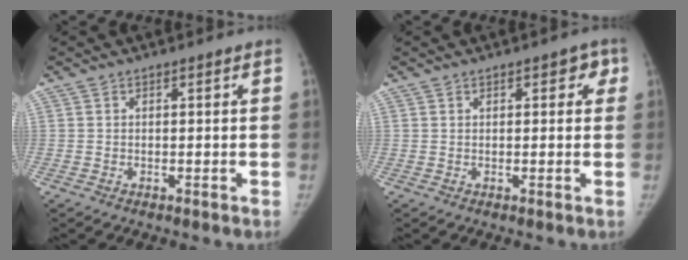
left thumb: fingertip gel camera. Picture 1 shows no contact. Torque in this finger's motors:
{"motor_torque": [-0.01, -0.03, 0.33, -0.37, -0.01]}